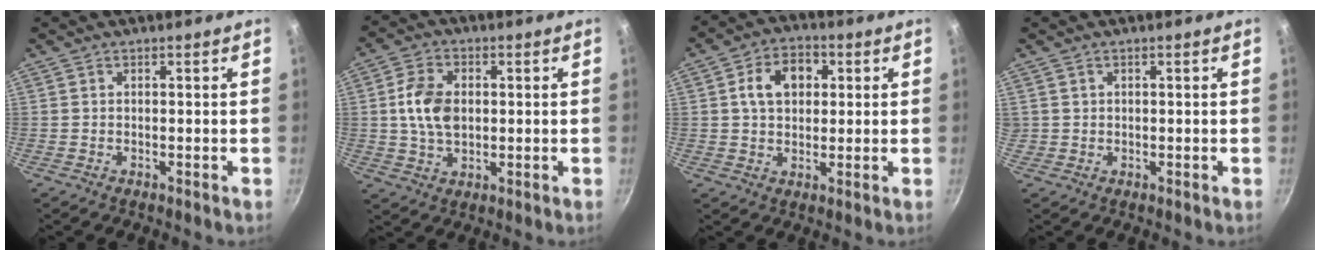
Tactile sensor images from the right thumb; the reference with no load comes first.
{"total": 8.6, "force": [0.7, 5.9, 6.3], "torque": [-0.107, 0.006, 0.011]}
{"total": 8.8, "force": [2.0, 6.5, 5.7], "torque": [-0.069, 0.010, 0.025]}
{"total": 0.7, "force": [0.2, 0.7, 0.1], "torque": [0.005, 0.007, 0.006]}